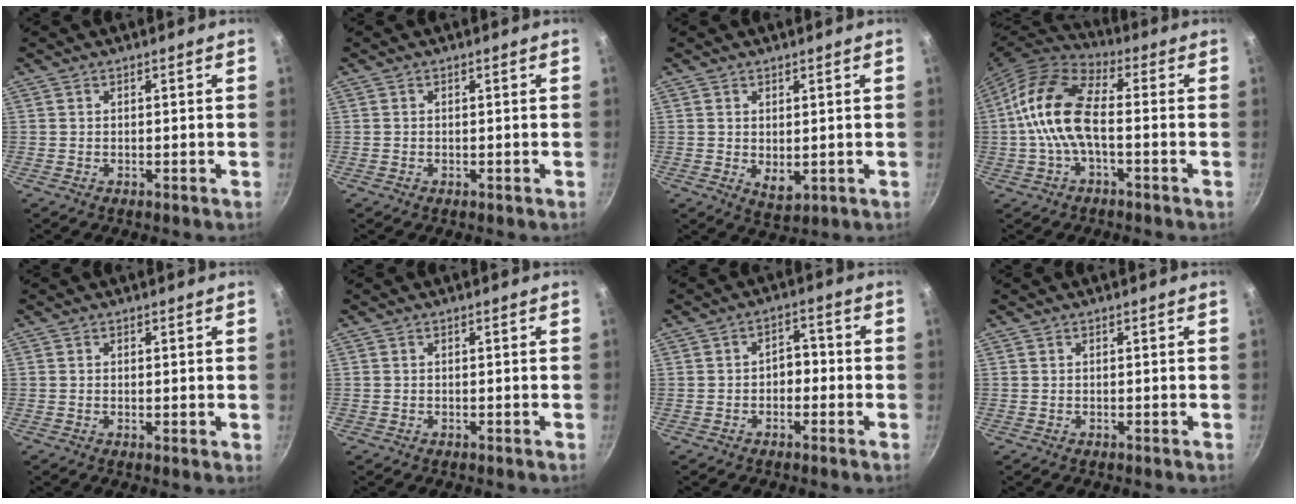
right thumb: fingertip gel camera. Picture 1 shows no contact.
{"total": 0.0}
{"total": 3.8, "force": [0.4, 2.3, 2.9], "torque": [-0.043, -0.016, 0.012]}
{"total": 13.8, "force": [-1.2, 6.7, 12.0], "torque": [-0.227, 0.037, -0.040]}
{"total": 0.8, "force": [0.3, 0.4, 0.7], "torque": [-0.010, -0.005, 0.000]}
{"total": 0.0}
{"total": 3.9, "force": [-1.0, 2.7, 2.5], "torque": [-0.009, 0.020, -0.019]}
{"total": 0.0}